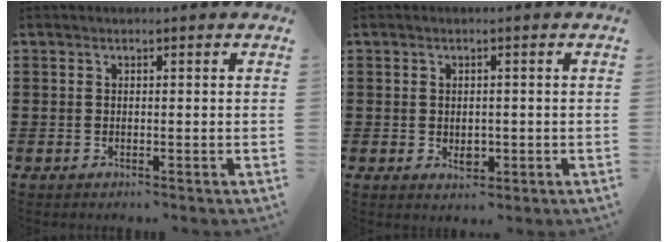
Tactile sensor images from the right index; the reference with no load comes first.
{"total": 2.2, "force": [-0.2, 1.5, 1.6], "torque": [-0.022, 0.000, -0.005]}